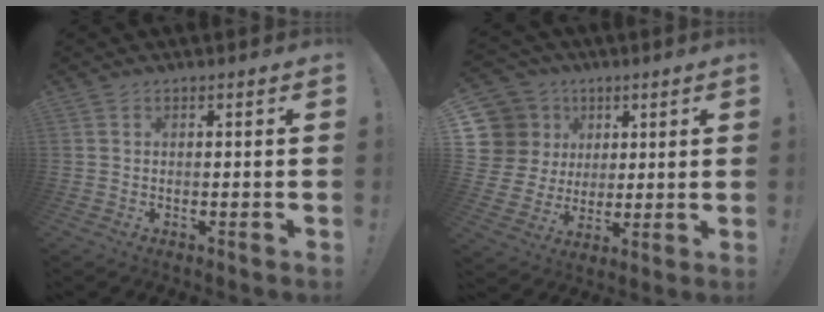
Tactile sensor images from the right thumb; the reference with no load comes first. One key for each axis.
{"total": 12.1, "fx": 3.7, "fy": 10.8, "fz": 4.1, "tx": -0.073, "ty": -0.009, "tz": 0.087}